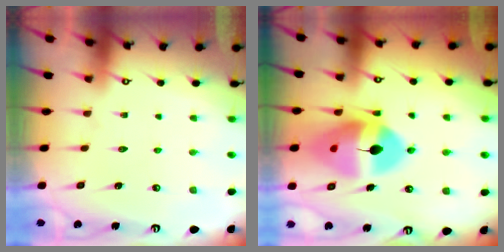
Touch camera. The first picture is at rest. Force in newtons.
{"total": 15.3, "press": 15.1, "slide": 1.9}